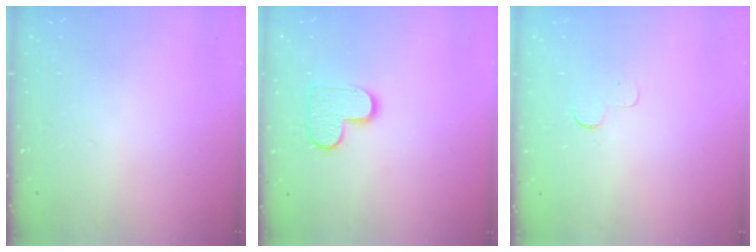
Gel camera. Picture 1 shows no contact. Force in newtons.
{"total": 9.8, "press": 9.8, "slide": 0.6}
{"total": 2.9, "press": 2.9, "slide": 0.3}